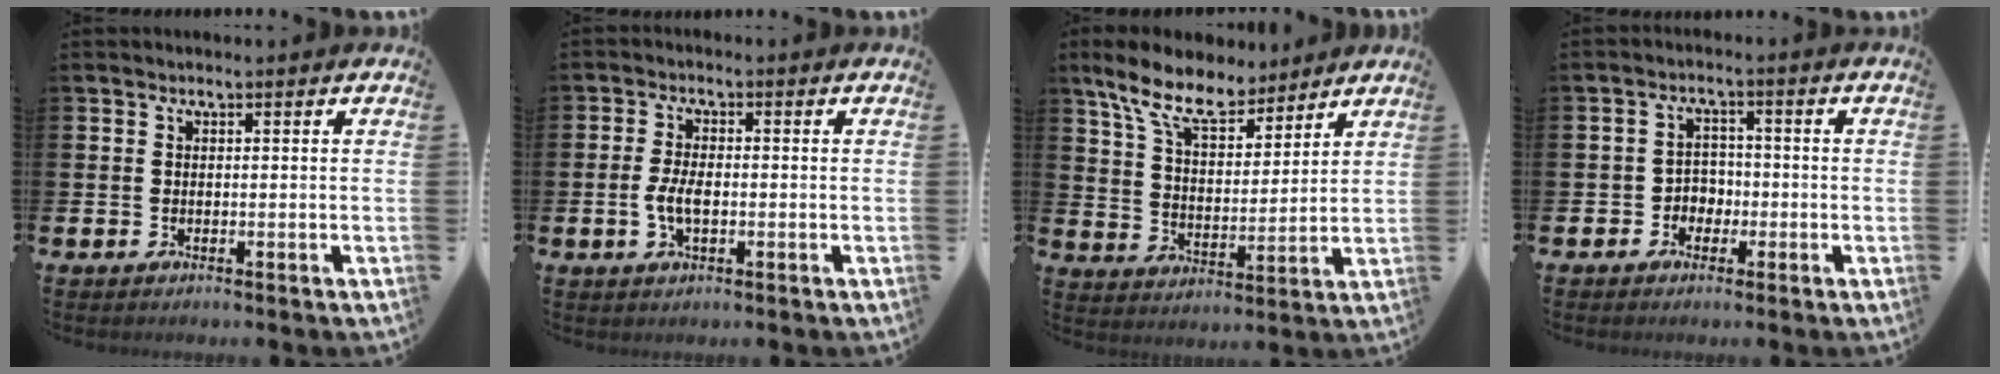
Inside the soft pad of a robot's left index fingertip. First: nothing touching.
{"total": 3.5, "force": [-0.5, 1.6, 3.0], "torque": [-0.062, 0.001, -0.011]}
{"total": 9.9, "force": [8.3, 3.4, 4.1], "torque": [-0.109, -0.038, 0.152]}
{"total": 2.8, "force": [-1.4, 2.3, 0.6], "torque": [-0.020, 0.006, -0.033]}